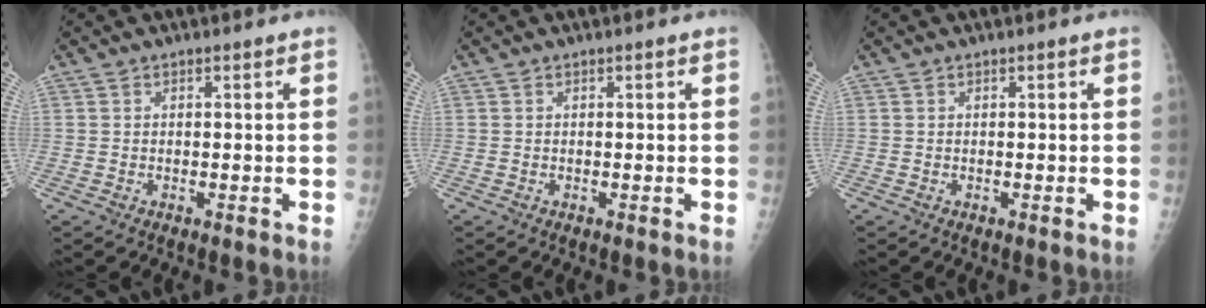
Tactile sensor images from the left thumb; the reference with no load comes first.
{"total": 0.0}
{"total": 0.0}